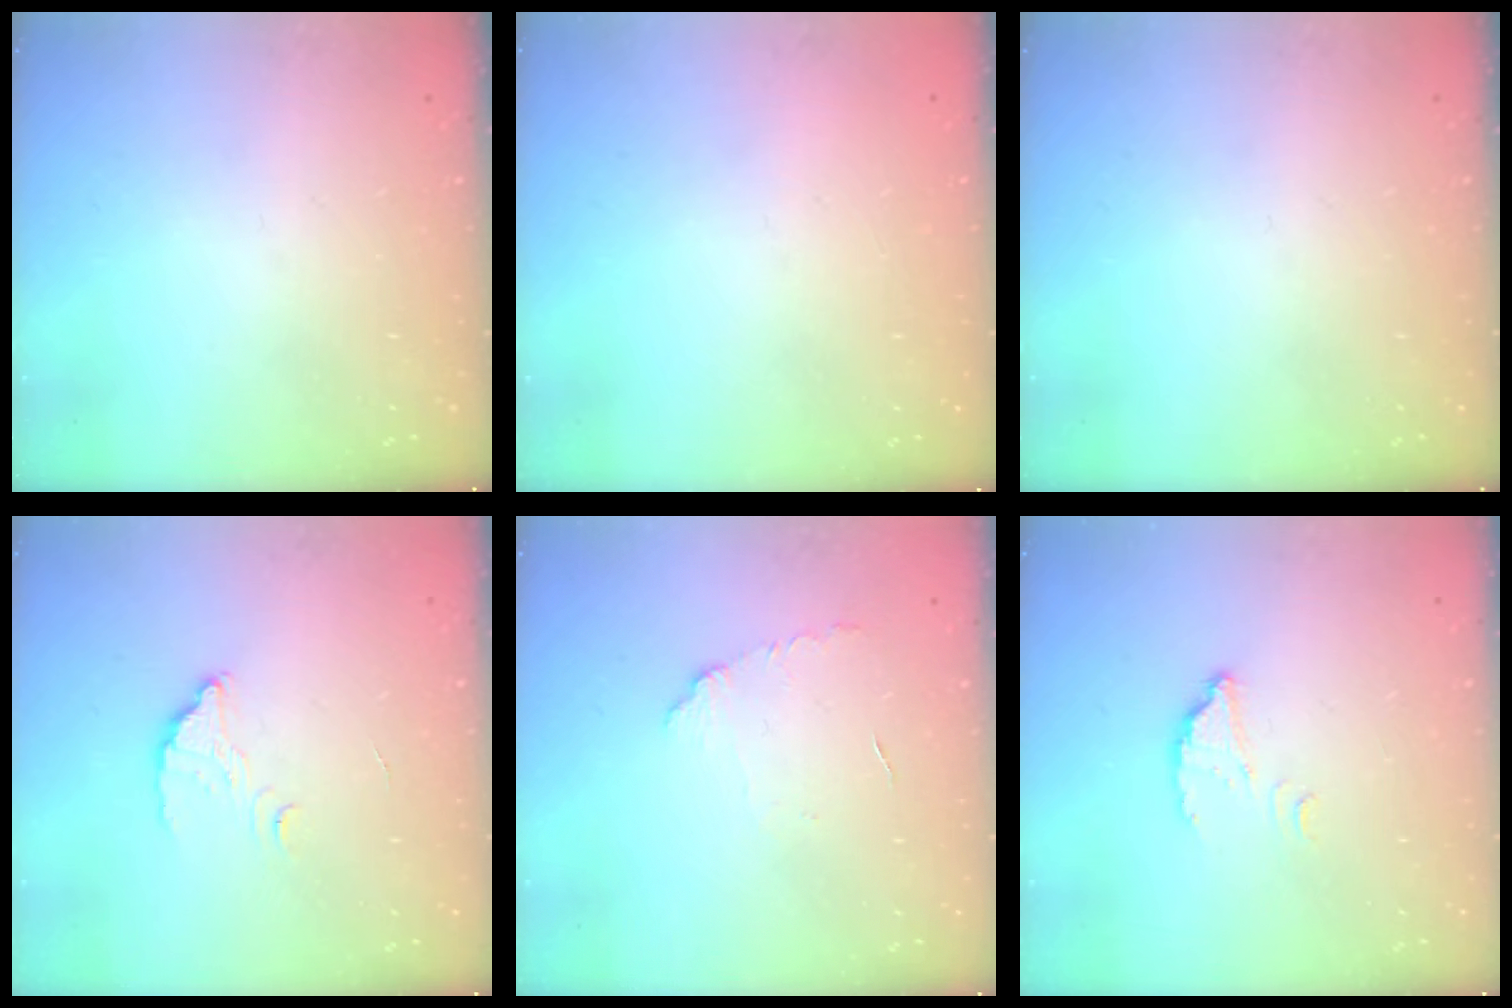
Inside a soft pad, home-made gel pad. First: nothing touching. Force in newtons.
{"total": 2.3, "press": 2.3, "slide": 0.1}
{"total": 0.0}
{"total": 2.9, "press": 2.9, "slide": 0.3}
{"total": 5.0, "press": 5.0, "slide": 0.3}
{"total": 2.5, "press": 2.5, "slide": 0.2}